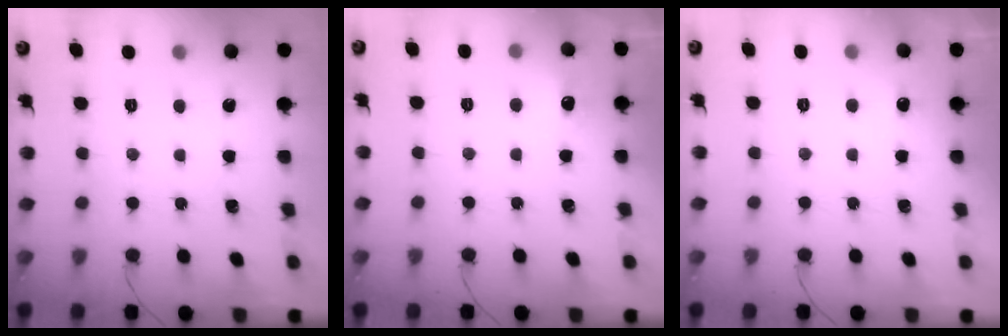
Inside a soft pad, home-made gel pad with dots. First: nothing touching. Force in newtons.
{"total": 5.5, "press": 5.4, "slide": 1.2}
{"total": 2.8, "press": 2.6, "slide": 1.2}